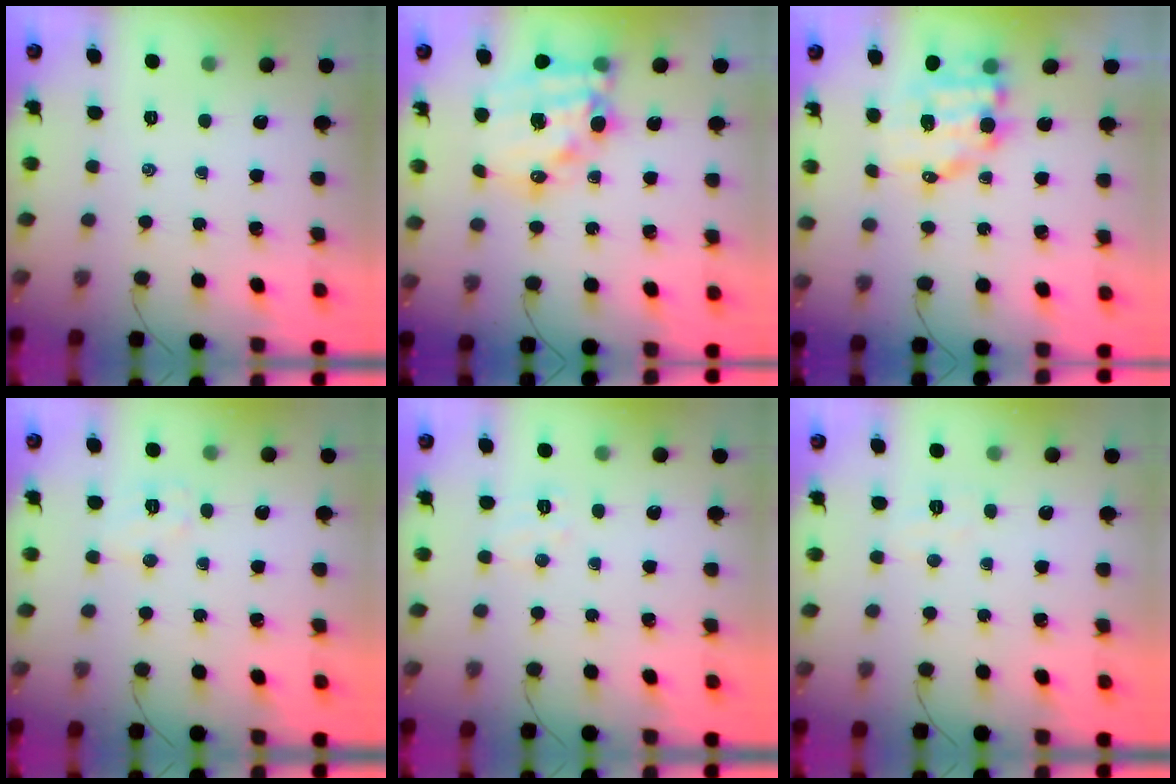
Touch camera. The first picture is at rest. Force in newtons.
{"total": 17.4, "press": 17.0, "slide": 4.0}
{"total": 9.9, "press": 9.6, "slide": 2.3}
{"total": 6.5, "press": 6.4, "slide": 1.2}
{"total": 4.8, "press": 4.8, "slide": 0.8}
{"total": 3.2, "press": 3.1, "slide": 0.8}